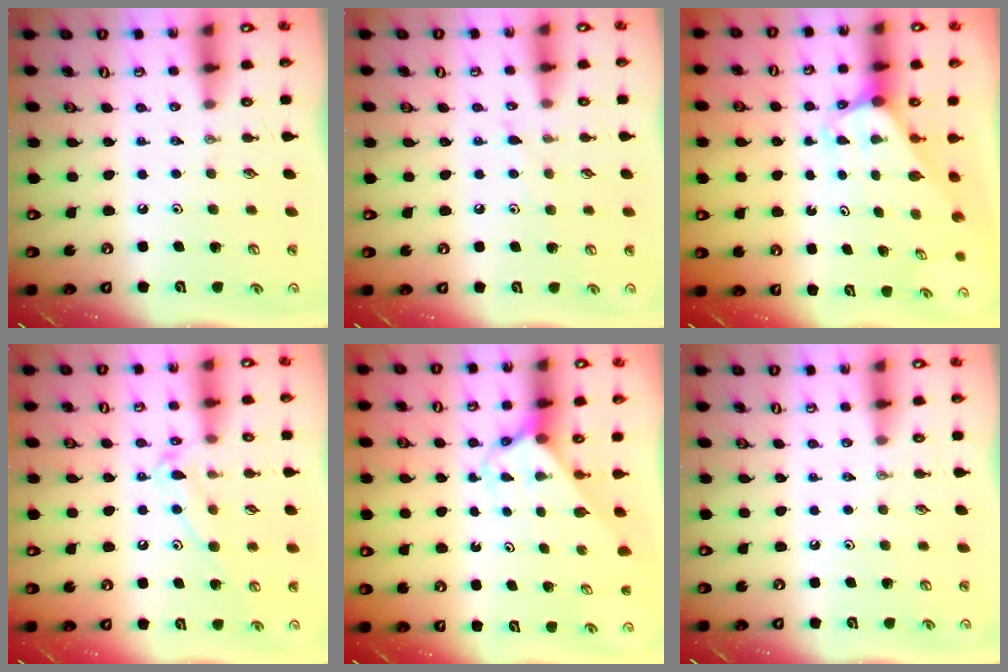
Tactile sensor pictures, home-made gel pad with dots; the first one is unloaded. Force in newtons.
{"total": 5.3, "press": 5.2, "slide": 0.6}
{"total": 2.0, "press": 2.0, "slide": 0.1}
{"total": 10.1, "press": 10.1, "slide": 0.6}
{"total": 2.6, "press": 2.6, "slide": 0.1}
{"total": 0.0}